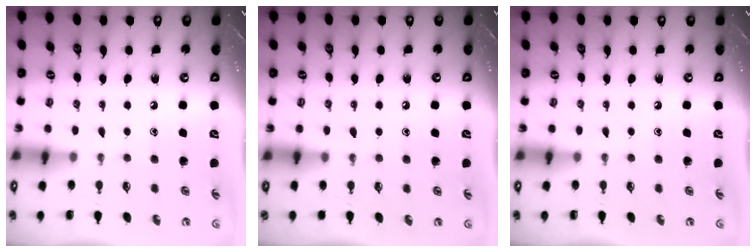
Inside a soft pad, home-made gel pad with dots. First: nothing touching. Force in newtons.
{"total": 6.2, "press": 6.1, "slide": 0.9}
{"total": 0.0}